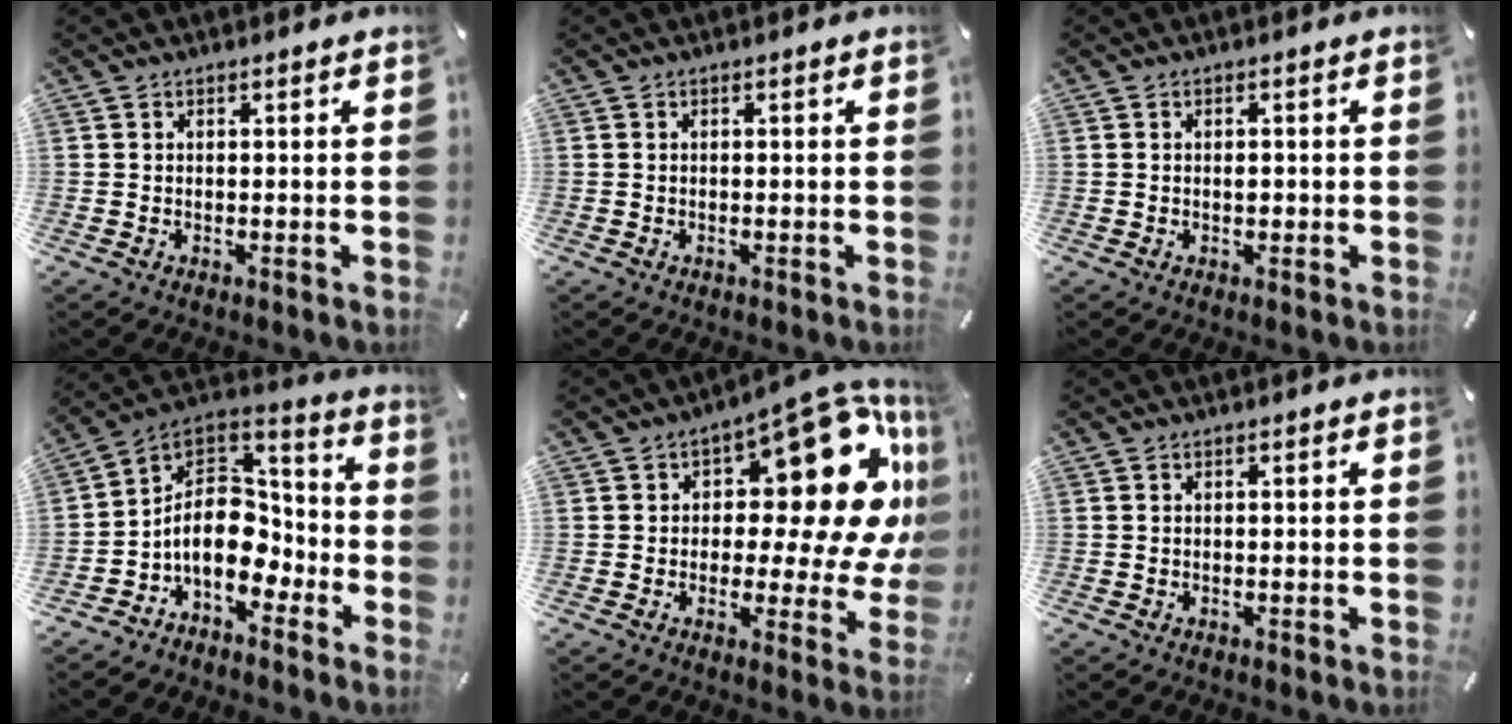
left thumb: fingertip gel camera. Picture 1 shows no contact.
{"total": 0.0}
{"total": 1.2, "force": [-0.1, 0.8, 1.0], "torque": [-0.021, 0.000, -0.001]}
{"total": 12.8, "force": [-4.1, 9.9, 7.0], "torque": [-0.128, 0.000, -0.076]}
{"total": 22.9, "force": [7.8, 11.3, 18.3], "torque": [-0.219, -0.069, 0.137]}
{"total": 0.0}